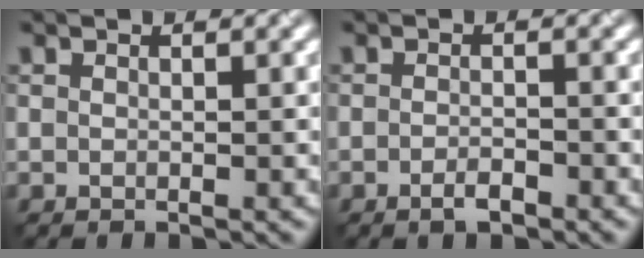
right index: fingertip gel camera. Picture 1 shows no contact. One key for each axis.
{"total": 1.4, "fx": -1.3, "fy": 0.1, "fz": 0.5, "tx": -0.011, "ty": 0.005, "tz": -0.017}